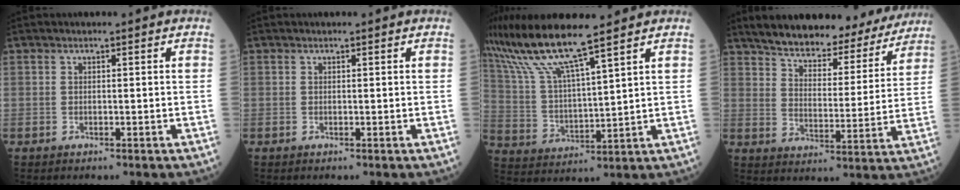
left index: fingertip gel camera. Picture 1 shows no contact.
{"total": 0.0}
{"total": 11.8, "force": [9.6, -0.4, 6.9], "torque": [-0.153, 0.007, 0.191]}
{"total": 19.7, "force": [17.9, 5.0, 6.7], "torque": [-0.092, -0.005, 0.244]}